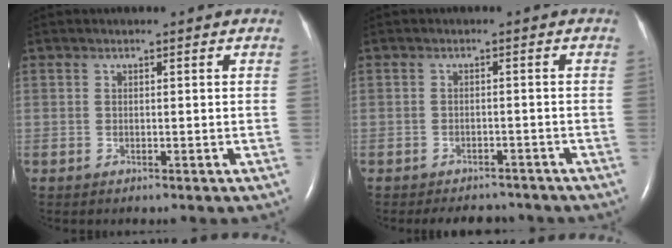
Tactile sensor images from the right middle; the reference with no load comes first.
{"total": 5.9, "force": [-5.4, 2.2, 1.3], "torque": [-0.018, -0.001, -0.065]}